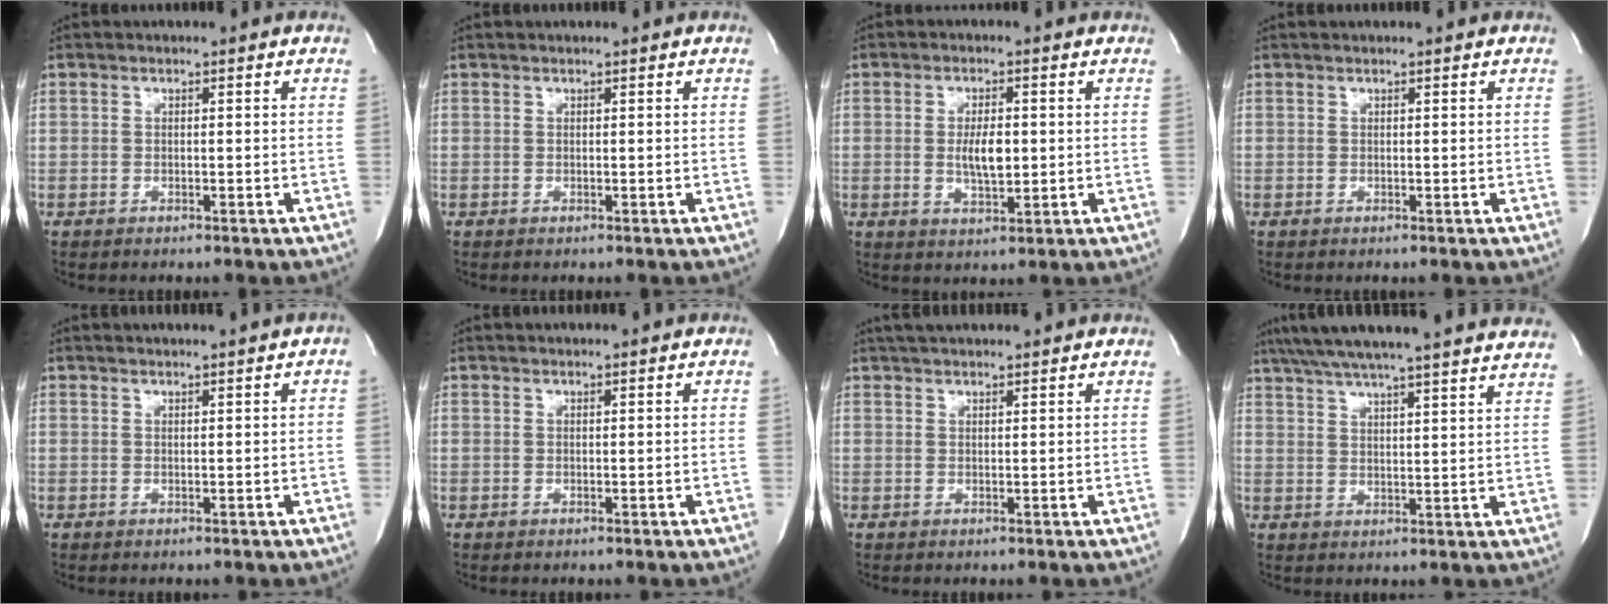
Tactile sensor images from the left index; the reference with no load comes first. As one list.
[{"total": 0.8, "force": [0.7, 0.0, 0.2], "torque": [-0.003, 0.012, 0.013]}, {"total": 4.4, "force": [-0.3, 1.5, 4.1], "torque": [-0.078, -0.011, 0.000]}, {"total": 1.1, "force": [1.0, 0.0, 0.3], "torque": [-0.005, 0.014, 0.017]}, {"total": 2.2, "force": [1.7, -0.2, 1.3], "torque": [-0.015, 0.016, 0.028]}, {"total": 1.6, "force": [1.6, -0.1, 0.5], "torque": [-0.004, 0.014, 0.025]}, {"total": 6.4, "force": [5.8, 0.8, 2.6], "torque": [-0.043, 0.036, 0.087]}, {"total": 26.9, "force": [24.0, 1.3, 12.1], "torque": [-0.207, 0.004, 0.314]}]